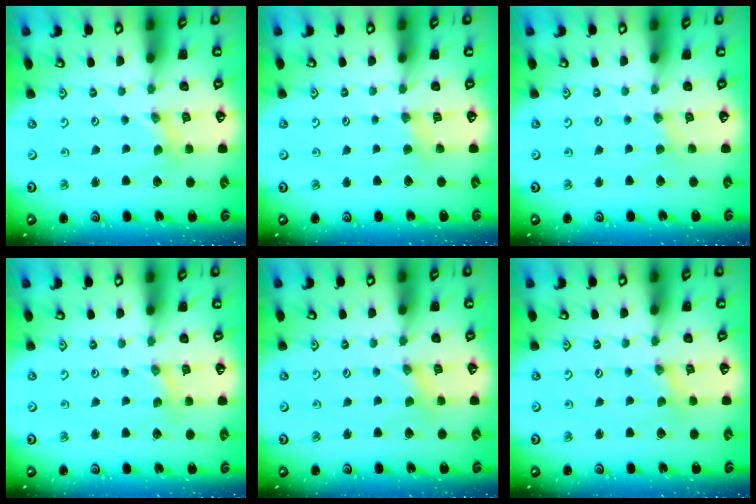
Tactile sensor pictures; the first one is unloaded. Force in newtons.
{"total": 2.9, "press": 2.8, "slide": 0.5}
{"total": 1.0, "press": 1.0, "slide": 0.3}
{"total": 0.5, "press": 0.5, "slide": 0.1}
{"total": 0.0}
{"total": 0.0}